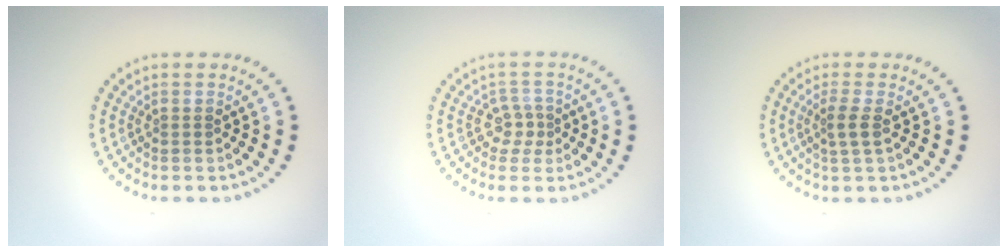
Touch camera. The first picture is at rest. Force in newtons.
{"total": 1.9, "press": 1.4, "slide": 1.3}
{"total": 1.7, "press": 1.3, "slide": 1.0}